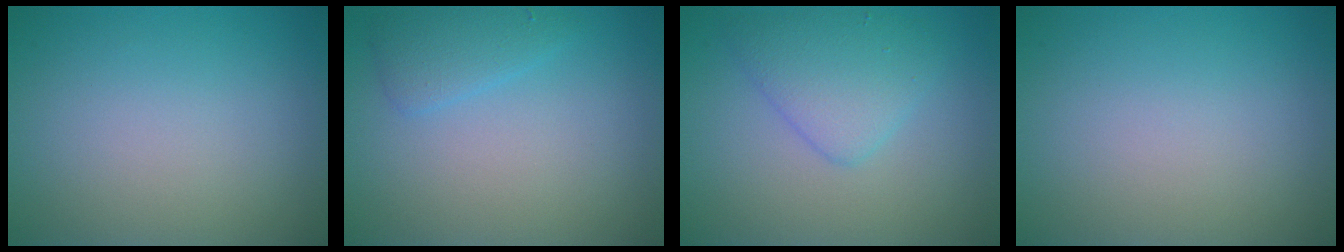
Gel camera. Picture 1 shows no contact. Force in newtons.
{"total": 1.9, "press": 1.9, "slide": 0.1}
{"total": 3.4, "press": 3.4, "slide": 0.1}
{"total": 0.0}